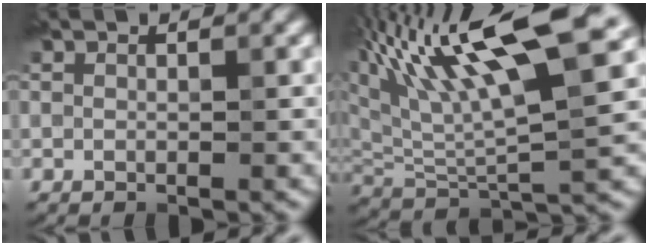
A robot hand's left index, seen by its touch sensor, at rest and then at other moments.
{"total": 10.6, "force": [4.8, 2.7, 9.0], "torque": [-0.184, 0.009, 0.112]}